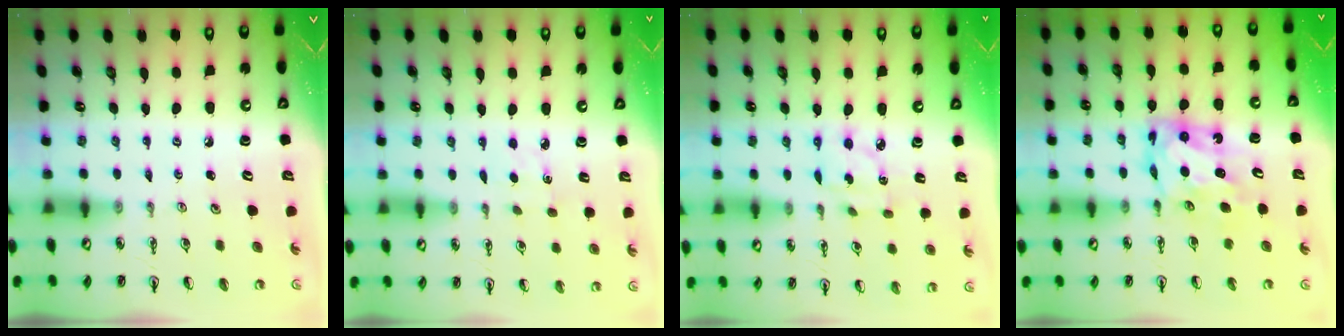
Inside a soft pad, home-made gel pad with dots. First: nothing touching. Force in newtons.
{"total": 2.4, "press": 2.3, "slide": 0.3}
{"total": 4.6, "press": 4.6, "slide": 0.1}
{"total": 7.8, "press": 7.7, "slide": 0.7}